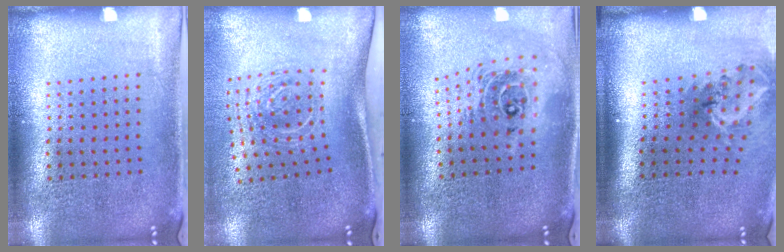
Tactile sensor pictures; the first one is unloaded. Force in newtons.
{"total": 2.0, "press": 1.2, "slide": 1.6}
{"total": 2.1, "press": 1.6, "slide": 1.4}
{"total": 2.0, "press": 1.4, "slide": 1.5}